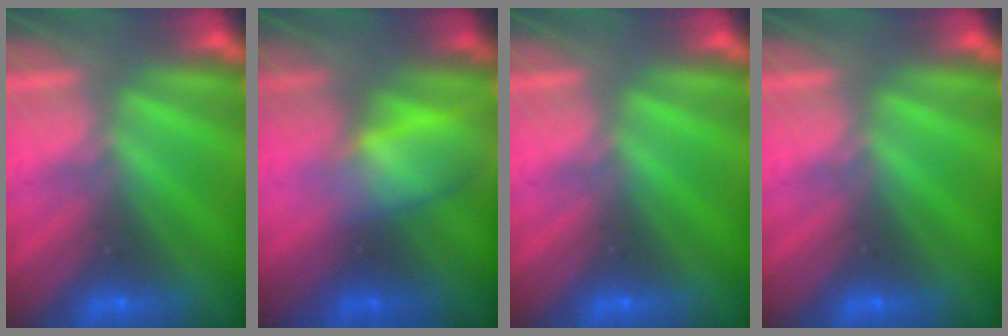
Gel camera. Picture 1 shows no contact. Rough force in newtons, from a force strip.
{"total": 2.9}
{"total": 0.0}
{"total": 0.0}